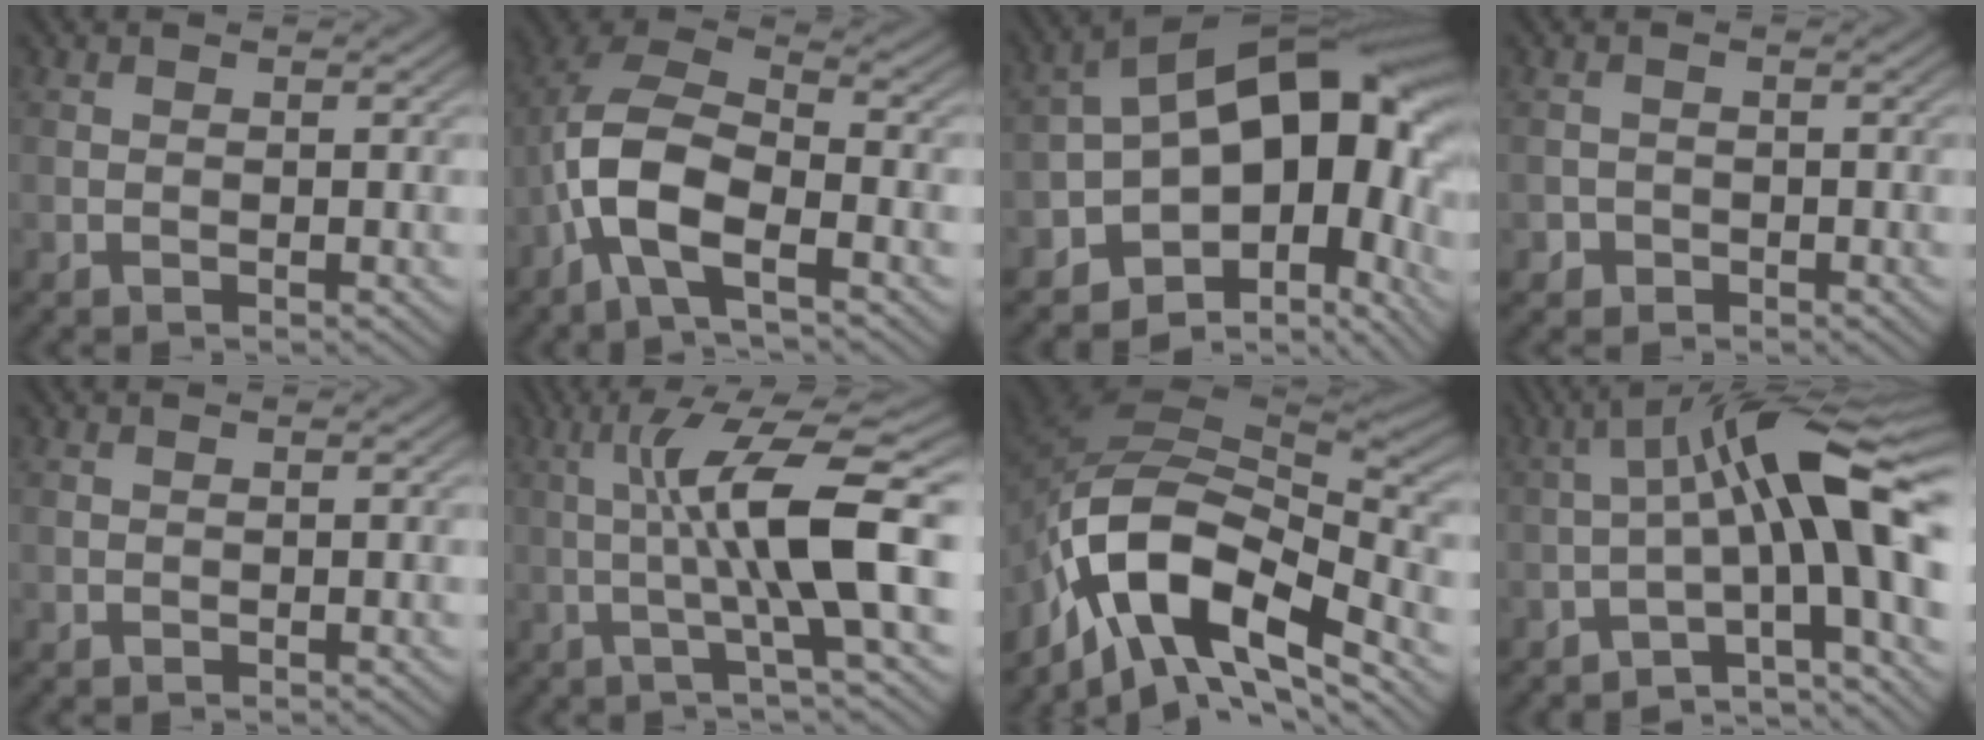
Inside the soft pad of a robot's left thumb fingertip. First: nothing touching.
{"total": 9.6, "force": [-3.9, 4.0, 7.8], "torque": [-0.166, 0.009, -0.088]}
{"total": 16.3, "force": [-2.1, 10.5, 12.3], "torque": [-0.172, -0.008, -0.023]}
{"total": 1.5, "force": [-0.8, 1.2, 0.2], "torque": [0.005, -0.002, -0.018]}
{"total": 0.0}
{"total": 10.6, "force": [-0.1, 1.4, 10.6], "torque": [-0.167, 0.016, -0.006]}
{"total": 16.2, "force": [-7.4, 8.0, 12.0], "torque": [-0.237, 0.000, -0.152]}
{"total": 14.0, "force": [-2.0, 3.5, 13.4], "torque": [-0.194, 0.028, -0.041]}